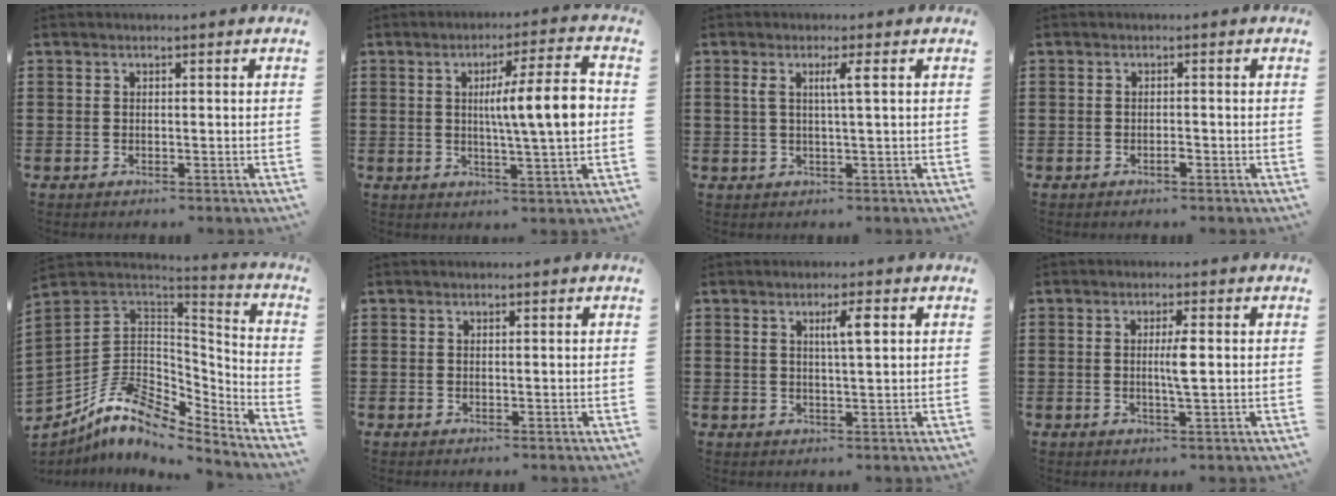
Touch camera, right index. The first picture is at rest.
{"total": 10.4, "force": [1.0, 1.2, 10.3], "torque": [-0.161, -0.006, 0.005]}
{"total": 3.4, "force": [0.8, -0.1, 3.3], "torque": [-0.065, -0.002, 0.009]}
{"total": 1.2, "force": [-0.7, 0.2, 0.9], "torque": [-0.020, -0.006, -0.011]}
{"total": 9.9, "force": [-6.2, 5.5, 5.3], "torque": [-0.130, 0.001, -0.122]}
{"total": 0.0}
{"total": 3.9, "force": [1.3, 0.6, 3.6], "torque": [-0.064, 0.003, 0.016]}
{"total": 3.5, "force": [0.1, 0.2, 3.5], "torque": [-0.064, -0.005, -0.001]}